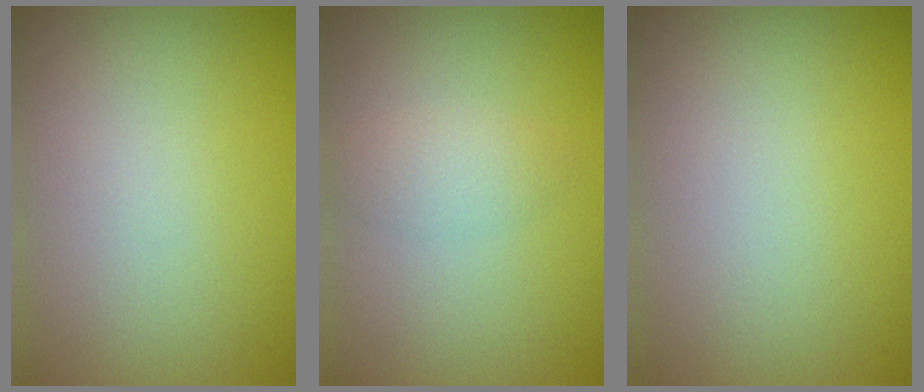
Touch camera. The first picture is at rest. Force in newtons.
{"total": 1.7, "press": 1.7, "slide": 0.1}
{"total": 0.0}